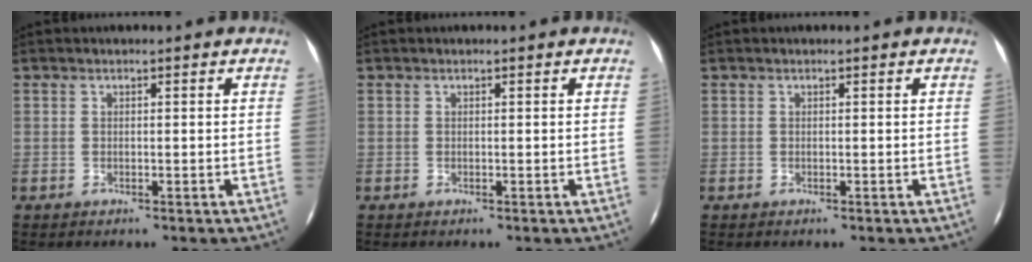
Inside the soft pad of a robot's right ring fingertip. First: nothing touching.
{"total": 0.0}
{"total": 0.0}